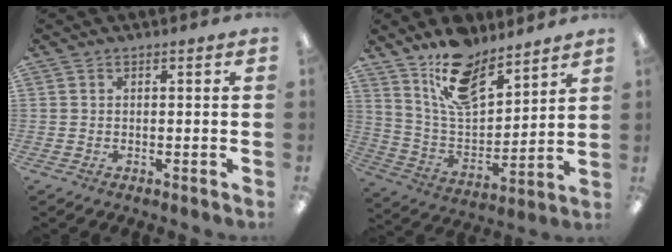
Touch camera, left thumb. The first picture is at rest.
{"total": 15.0, "force": [11.6, 6.2, 7.2], "torque": [-0.137, -0.065, 0.211]}